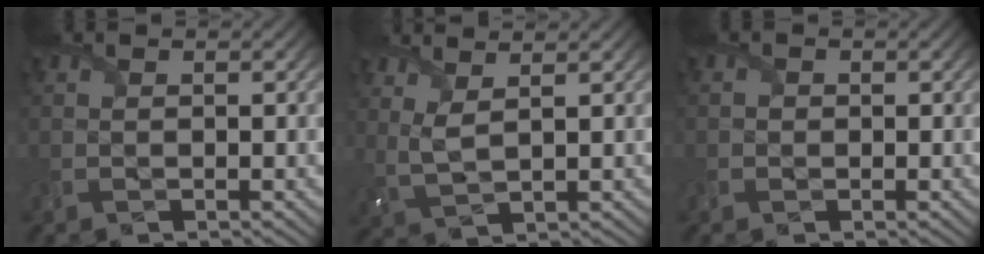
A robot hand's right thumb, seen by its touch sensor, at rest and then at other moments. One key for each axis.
{"total": 3.4, "fx": 2.4, "fy": 0.8, "fz": 2.4, "tx": -0.068, "ty": 0.003, "tz": 0.054}
{"total": 0.7, "fx": -0.2, "fy": 0.7, "fz": 0.2, "tx": -0.002, "ty": -0.003, "tz": -0.006}